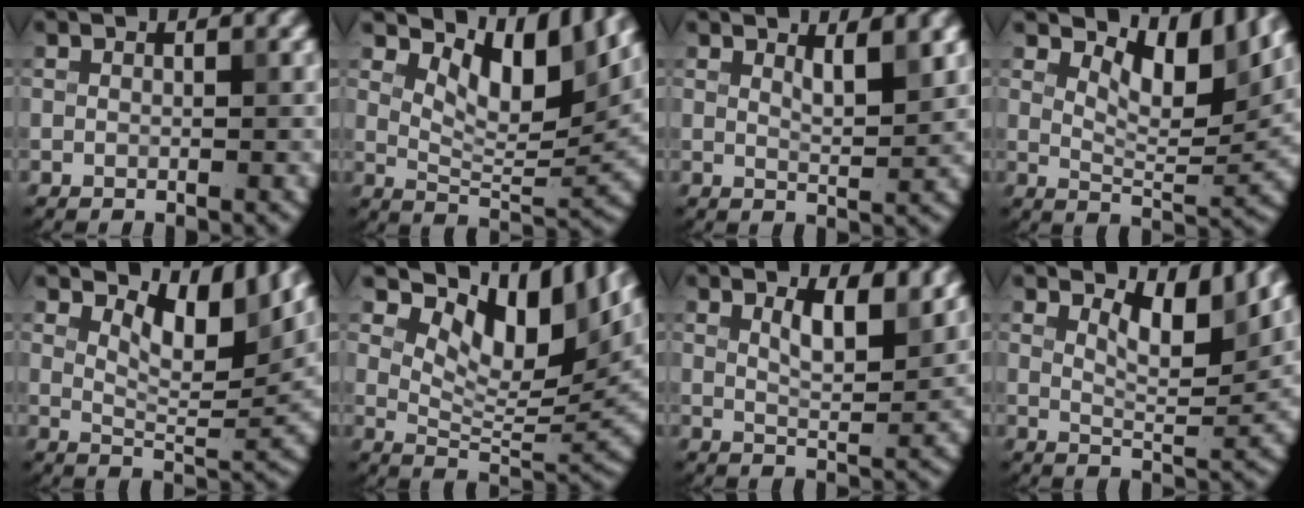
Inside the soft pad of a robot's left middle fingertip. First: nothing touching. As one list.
[{"total": 7.0, "force": [3.9, 2.9, 4.9], "torque": [-0.076, -0.006, 0.061]}, {"total": 2.5, "force": [1.5, 0.6, 1.9], "torque": [-0.026, -0.005, 0.026]}, {"total": 5.9, "force": [3.5, 2.4, 4.2], "torque": [-0.069, -0.006, 0.054]}, {"total": 5.4, "force": [3.3, 1.9, 3.8], "torque": [-0.069, -0.008, 0.052]}, {"total": 10.8, "force": [6.6, 4.4, 7.3], "torque": [-0.111, 0.001, 0.118]}, {"total": 3.8, "force": [2.0, 1.2, 3.0], "torque": [-0.053, -0.005, 0.036]}, {"total": 4.2, "force": [2.6, 1.1, 3.1], "torque": [-0.059, -0.006, 0.043]}]